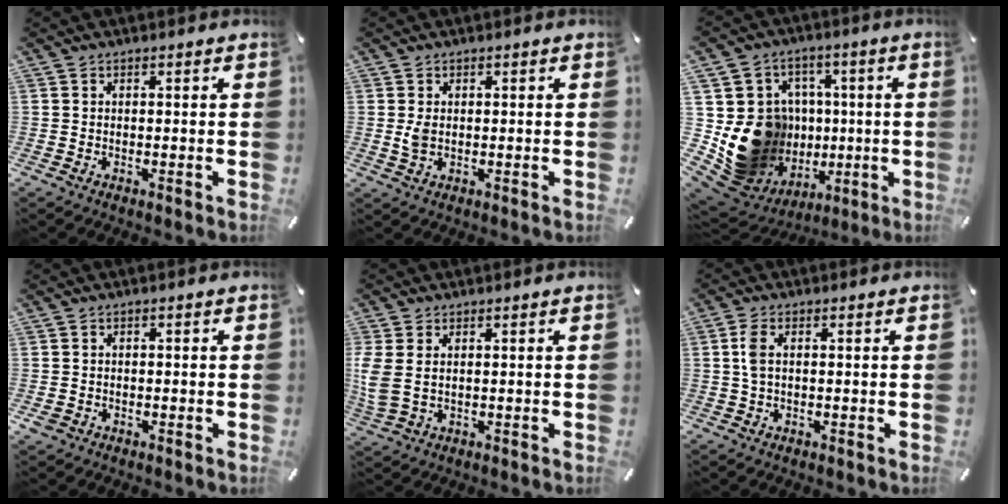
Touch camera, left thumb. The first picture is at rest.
{"total": 2.5, "force": [0.1, 1.7, 1.8], "torque": [-0.029, -0.001, 0.001]}
{"total": 19.1, "force": [-1.1, 17.6, 7.4], "torque": [-0.126, -0.015, 0.038]}
{"total": 1.6, "force": [-0.6, 1.4, 0.4], "torque": [-0.007, 0.005, -0.013]}
{"total": 4.8, "force": [0.9, 2.9, 3.7], "torque": [-0.091, -0.003, 0.016]}
{"total": 3.4, "force": [0.5, 1.5, 3.0], "torque": [-0.077, 0.000, 0.003]}